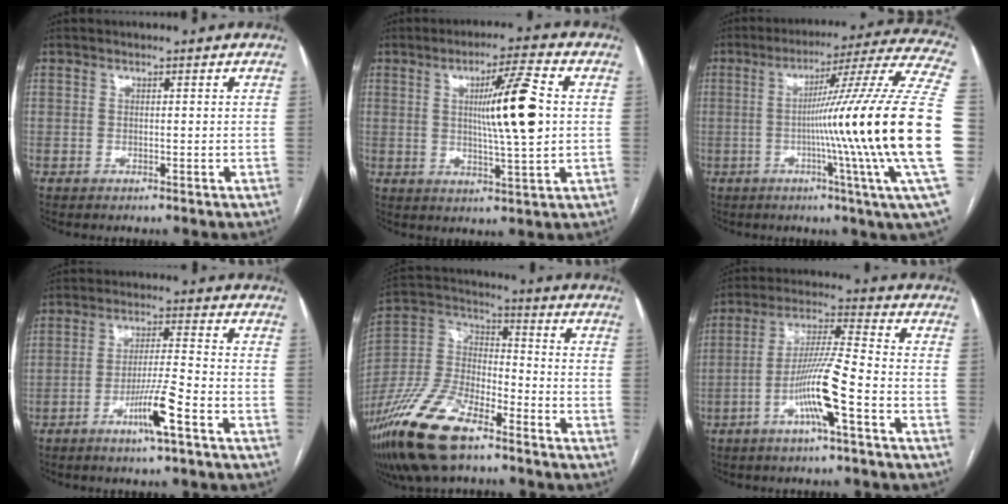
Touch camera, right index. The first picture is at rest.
{"total": 10.8, "force": [1.4, 0.3, 10.7], "torque": [-0.173, 0.002, 0.024]}
{"total": 27.4, "force": [-2.7, -2.6, 27.1], "torque": [-0.314, -0.007, -0.071]}
{"total": 7.5, "force": [-3.8, -0.4, 6.5], "torque": [-0.123, -0.006, -0.071]}
{"total": 20.0, "force": [-13.7, 6.8, 12.9], "torque": [-0.300, -0.018, -0.260]}
{"total": 10.7, "force": [-4.3, 0.0, 9.8], "torque": [-0.191, 0.002, -0.083]}